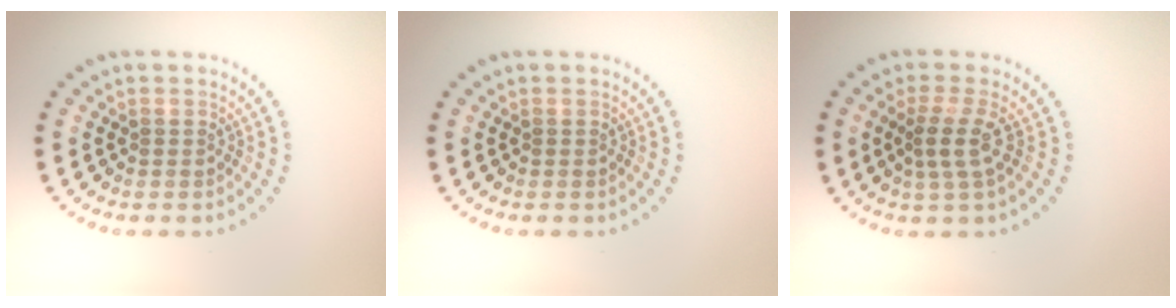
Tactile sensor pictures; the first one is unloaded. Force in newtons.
{"total": 0.0}
{"total": 2.5, "press": 1.8, "slide": 1.7}